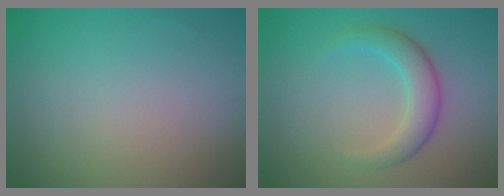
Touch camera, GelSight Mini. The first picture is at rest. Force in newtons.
{"total": 3.5, "press": 3.5, "slide": 0.2}